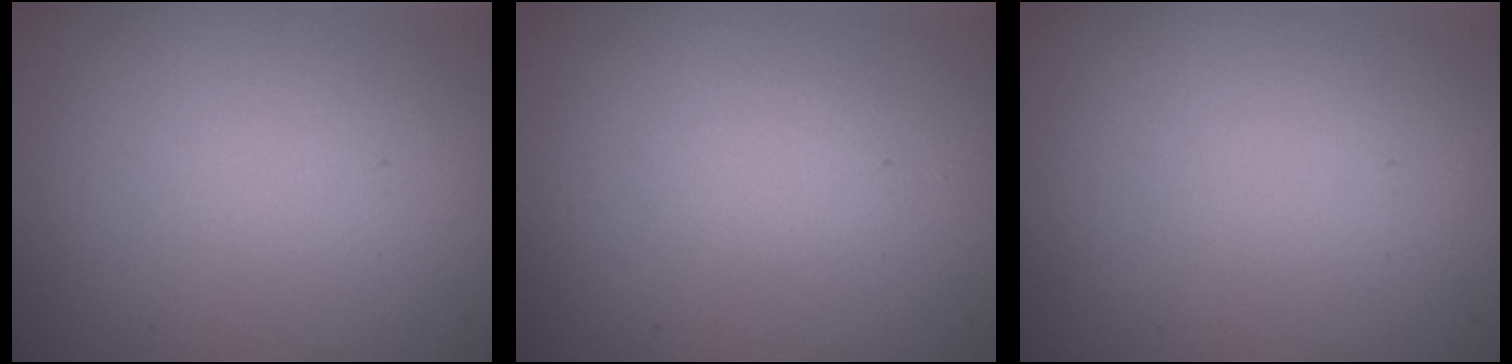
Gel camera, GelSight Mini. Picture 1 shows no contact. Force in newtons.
{"total": 2.6, "press": 2.6, "slide": 0.3}
{"total": 0.0}